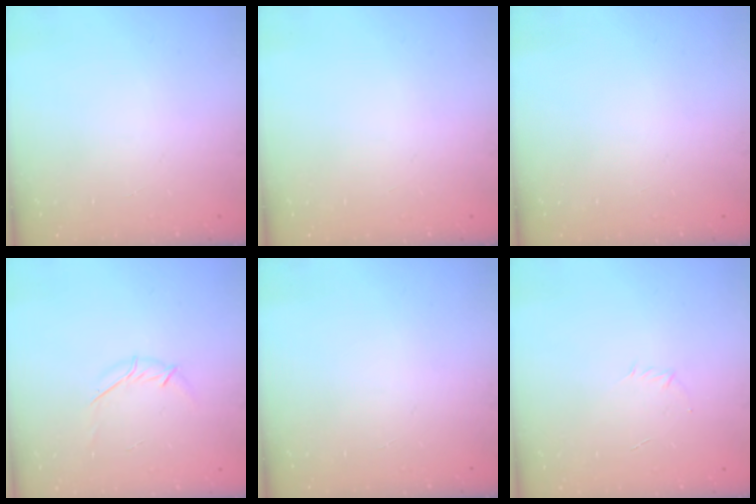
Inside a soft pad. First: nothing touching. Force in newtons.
{"total": 0.0}
{"total": 0.0}
{"total": 4.3, "press": 4.2, "slide": 1.1}
{"total": 0.0}
{"total": 2.8, "press": 2.7, "slide": 0.8}